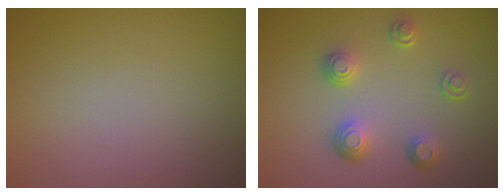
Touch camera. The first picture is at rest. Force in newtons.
{"total": 3.6, "press": 2.7, "slide": 2.4}